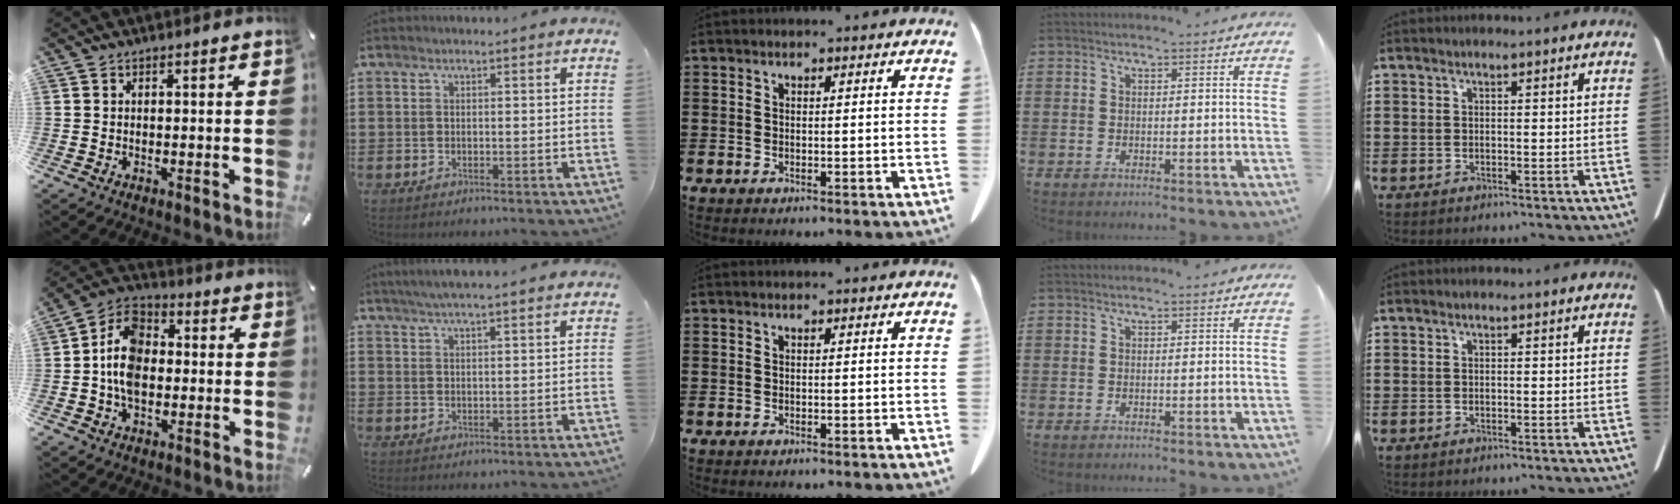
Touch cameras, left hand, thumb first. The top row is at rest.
{"thumb": {"total": 10.7, "force": [-1.3, 7.9, 7.1], "torque": [-0.156, 0.023, -0.024]}, "index": {"total": 3.6, "force": [3.3, -0.5, 1.4], "torque": [-0.036, -0.005, 0.060]}}